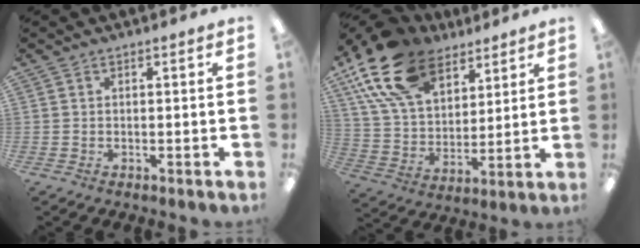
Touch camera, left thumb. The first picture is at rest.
{"total": 20.0, "force": [12.1, 11.5, 11.0], "torque": [-0.226, -0.040, 0.225]}